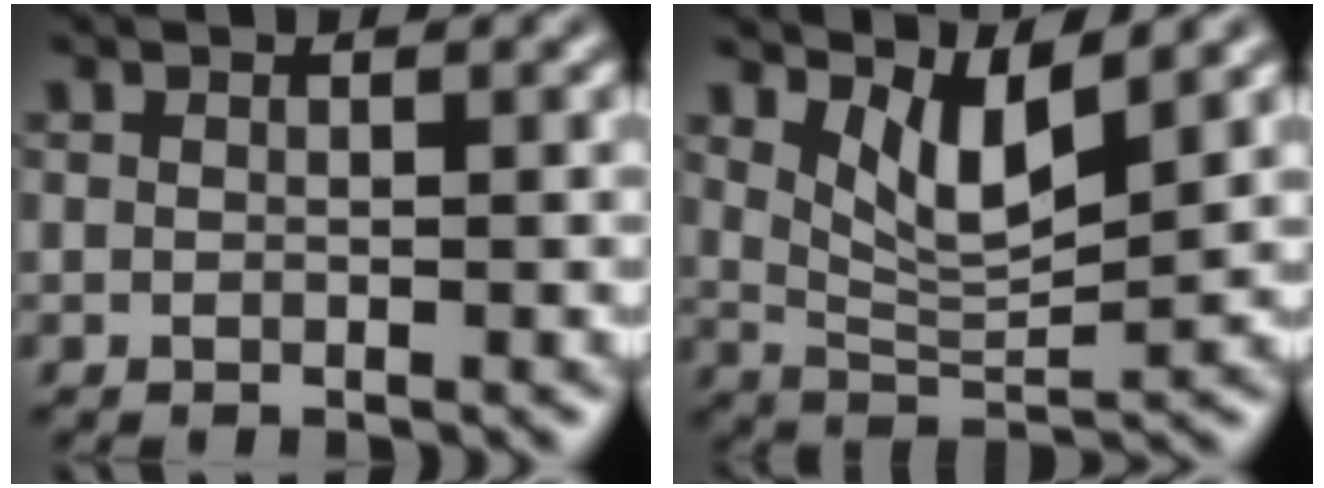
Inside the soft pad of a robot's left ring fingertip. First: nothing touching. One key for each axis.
{"total": 4.5, "fx": 2.7, "fy": 1.3, "fz": 3.4, "tx": -0.072, "ty": -0.014, "tz": 0.053}